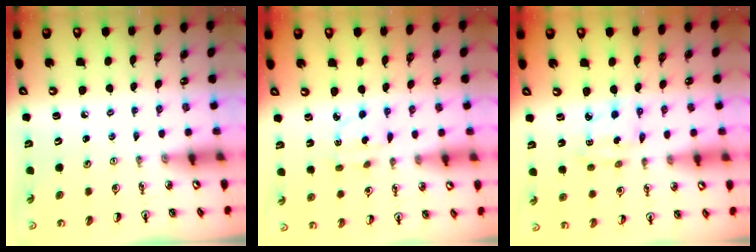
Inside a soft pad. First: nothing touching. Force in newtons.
{"total": 2.4, "press": 2.3, "slide": 0.5}
{"total": 4.0, "press": 4.0, "slide": 0.2}